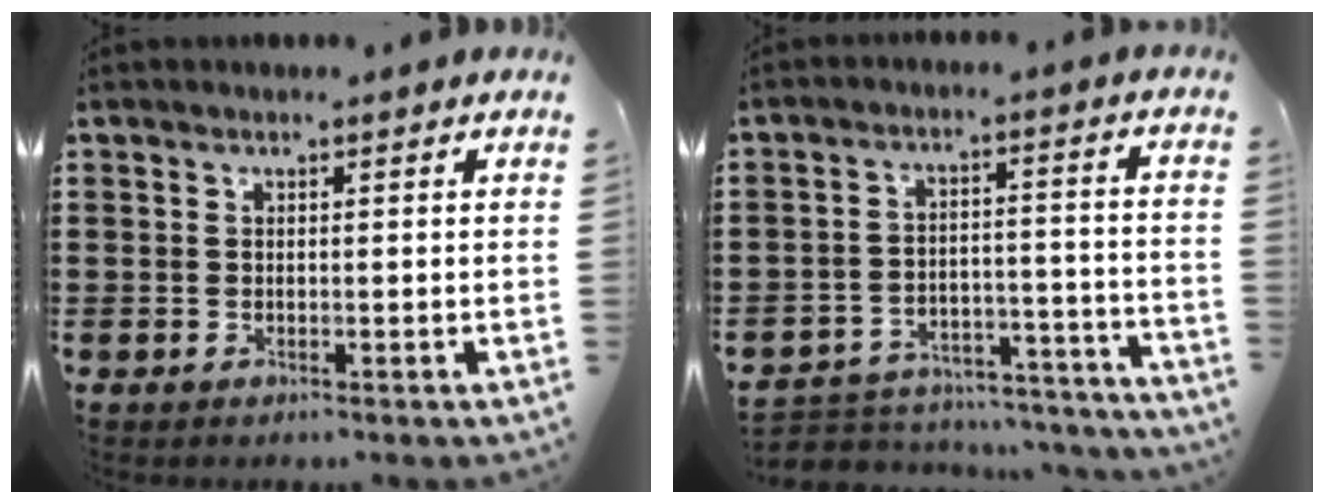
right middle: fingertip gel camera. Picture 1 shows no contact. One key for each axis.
{"total": 4.4, "fx": -4.3, "fy": 0.9, "fz": 0.5, "tx": -0.013, "ty": 0.007, "tz": -0.090}